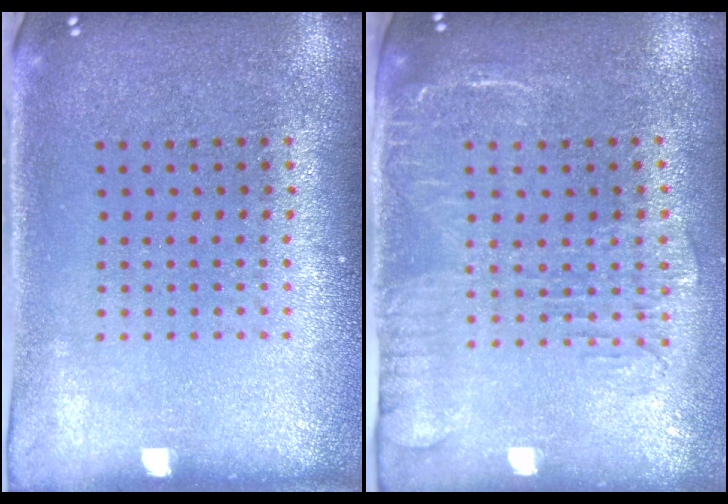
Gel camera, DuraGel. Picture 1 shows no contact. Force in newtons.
{"total": 2.0, "press": 1.6, "slide": 1.1}